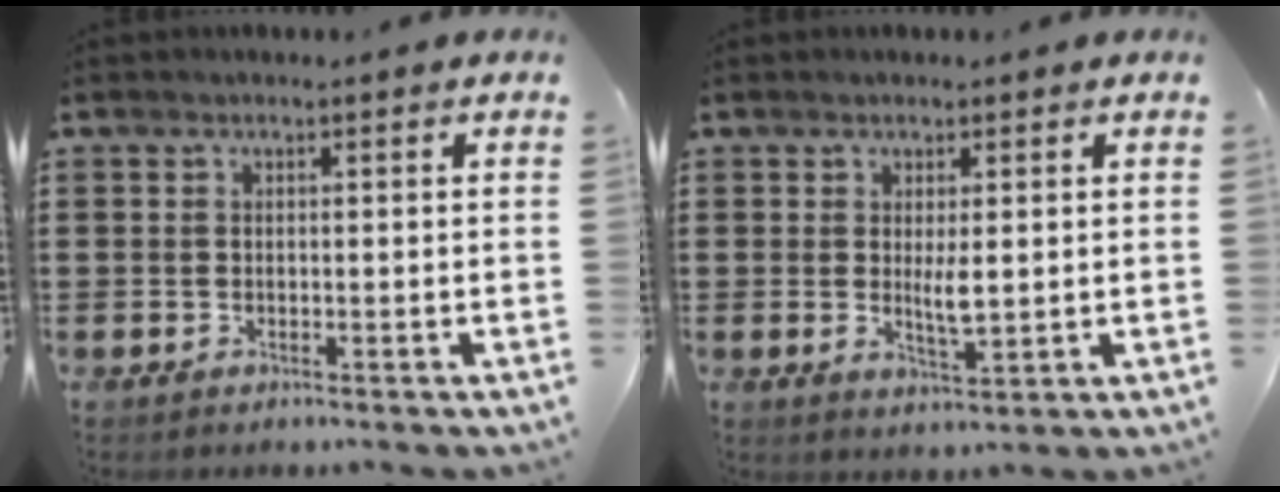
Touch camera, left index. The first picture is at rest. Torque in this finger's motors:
{"motor_torque": [0.77, -0.09, 0.11, 0.07]}